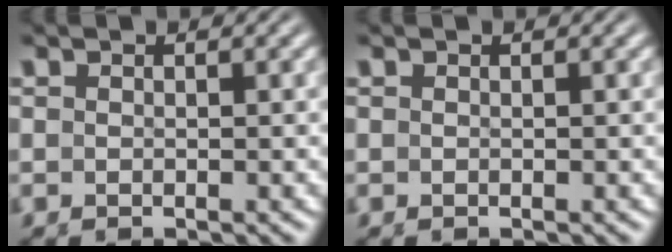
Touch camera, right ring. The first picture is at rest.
{"total": 0.0}